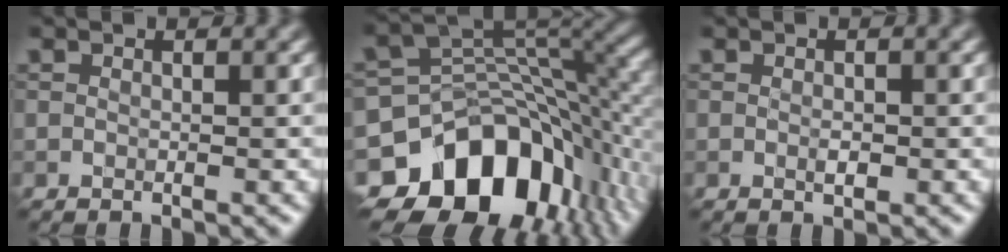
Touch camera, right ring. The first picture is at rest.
{"total": 14.6, "force": [-6.7, 9.9, 8.3], "torque": [-0.143, -0.004, -0.106]}
{"total": 0.9, "force": [-0.1, 0.4, 0.8], "torque": [-0.015, -0.002, -0.001]}